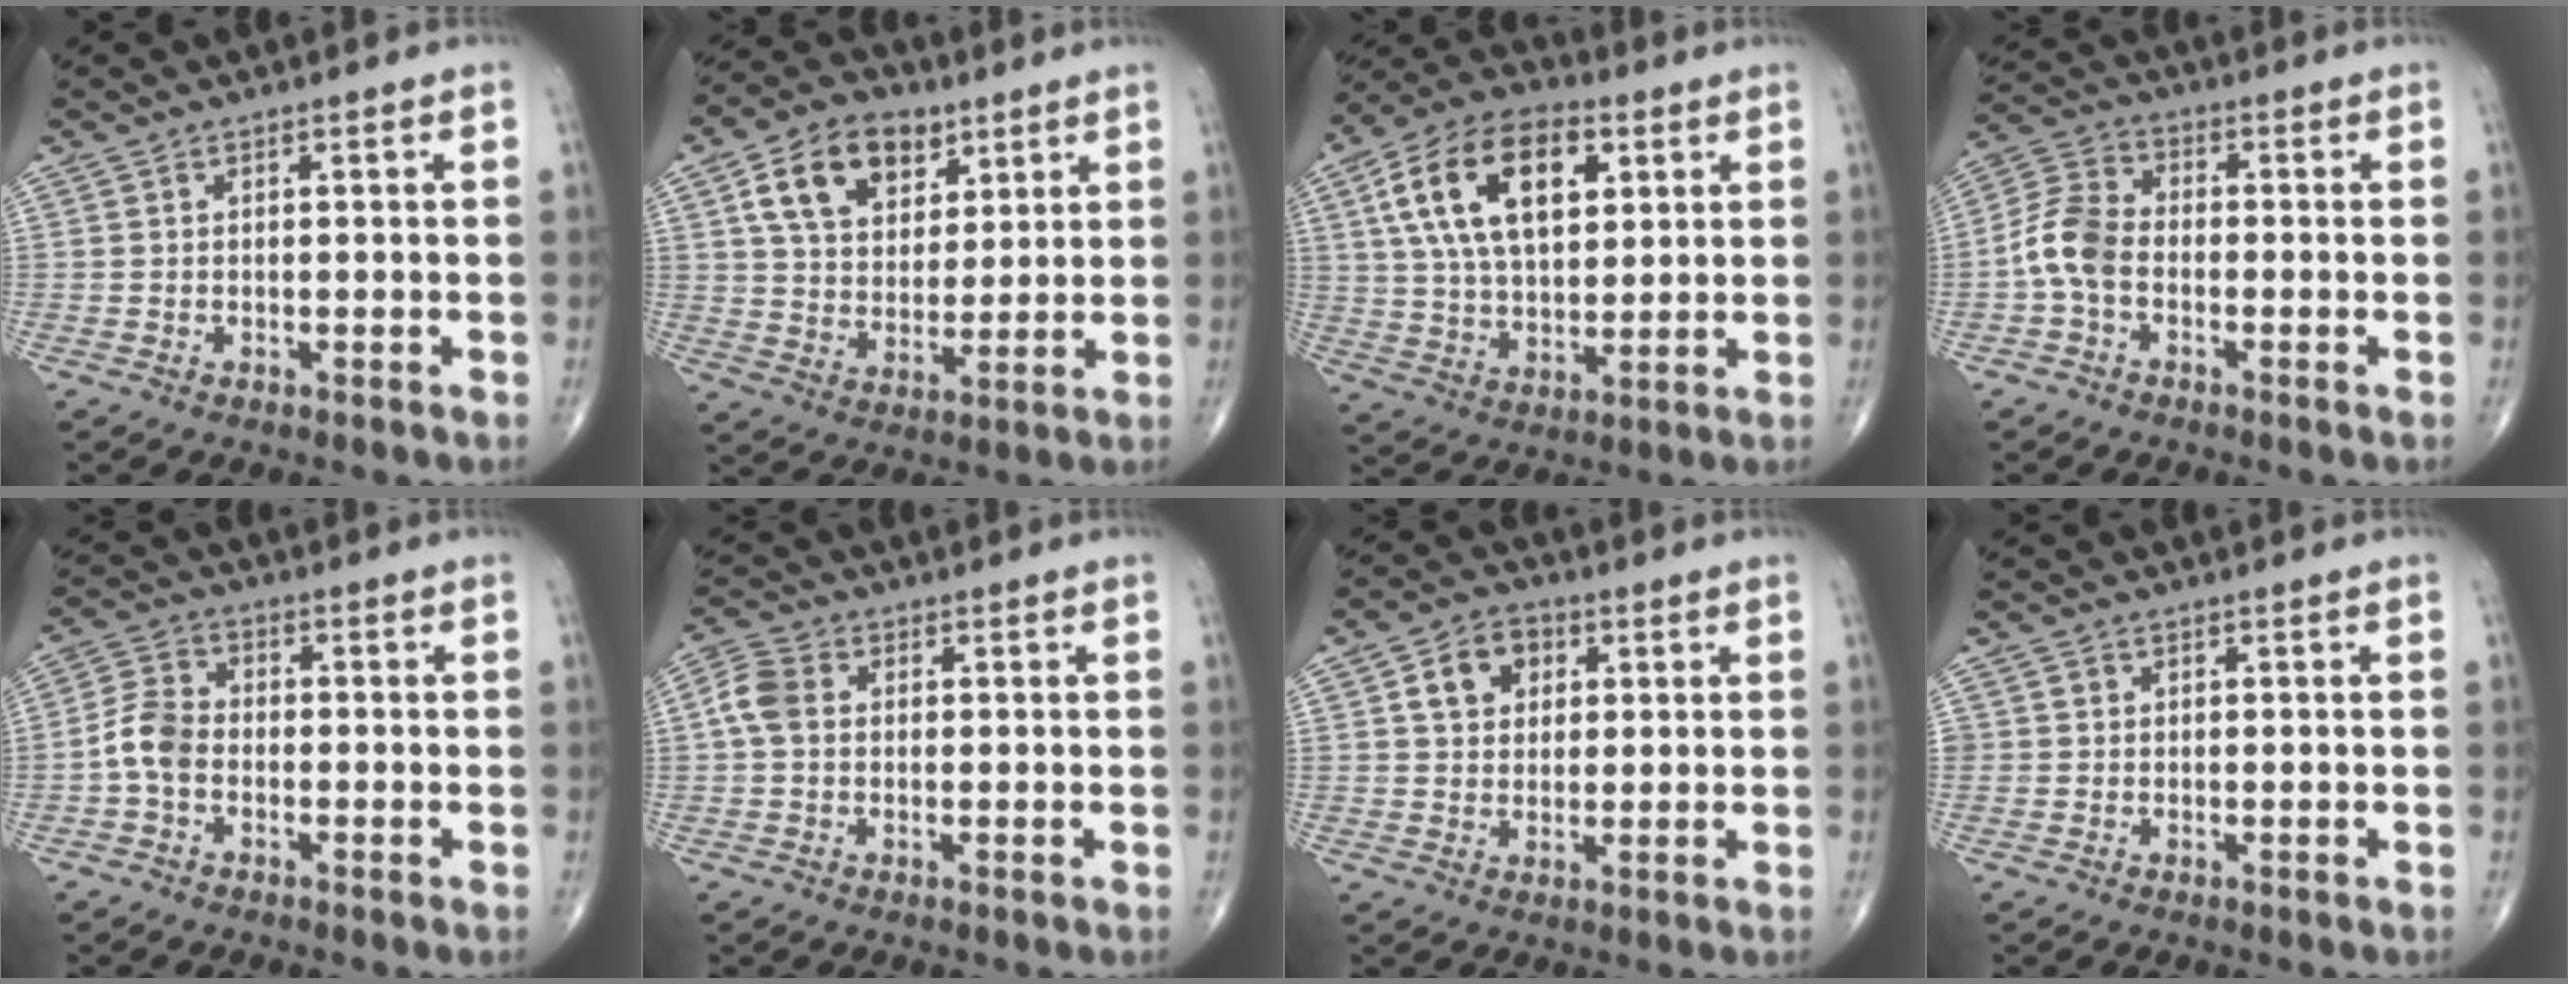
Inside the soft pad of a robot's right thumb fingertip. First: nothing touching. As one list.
[{"total": 15.2, "force": [4.7, 11.7, 8.5], "torque": [-0.110, 0.003, 0.075]}, {"total": 19.4, "force": [6.4, 11.1, 14.5], "torque": [-0.237, -0.003, 0.110]}, {"total": 7.6, "force": [-1.9, 5.0, 5.4], "torque": [-0.107, 0.025, -0.052]}, {"total": 5.9, "force": [-1.7, 4.1, 3.9], "torque": [-0.074, 0.021, -0.047]}, {"total": 5.2, "force": [0.4, 4.0, 3.3], "torque": [-0.073, 0.016, 0.001]}, {"total": 7.6, "force": [2.3, 5.9, 4.2], "torque": [-0.044, 0.003, 0.032]}, {"total": 1.0, "force": [0.1, 1.0, 0.1], "torque": [0.007, 0.003, 0.002]}]